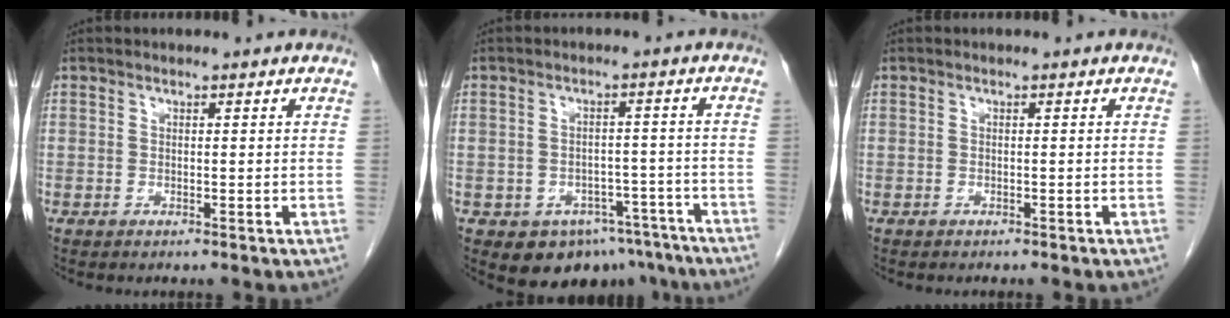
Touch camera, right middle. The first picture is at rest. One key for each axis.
{"total": 9.5, "fx": -6.4, "fy": 6.2, "fz": 3.3, "tx": -0.026, "ty": 0.023, "tz": -0.081}
{"total": 0.7, "fx": -0.6, "fy": 0.2, "fz": 0.3, "tx": -0.011, "ty": -0.001, "tz": -0.009}